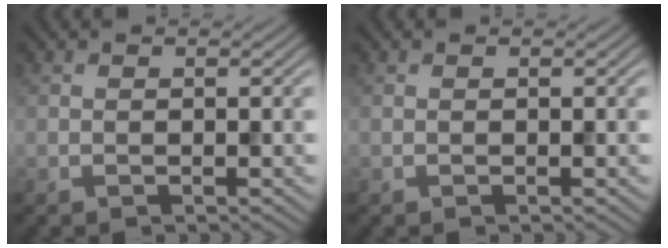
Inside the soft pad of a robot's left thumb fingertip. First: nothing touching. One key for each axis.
{"total": 0.0}